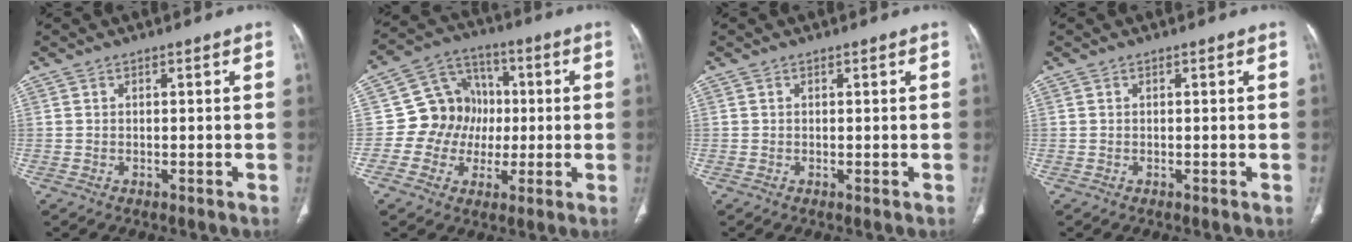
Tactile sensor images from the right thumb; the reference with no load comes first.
{"total": 11.5, "force": [-0.3, 10.6, 4.6], "torque": [-0.024, 0.025, -0.012]}
{"total": 0.0}
{"total": 0.0}